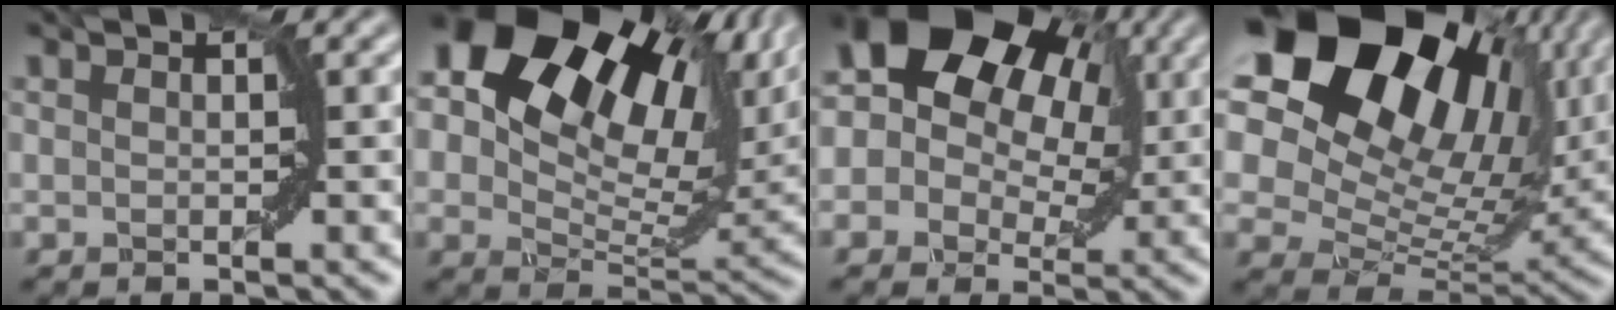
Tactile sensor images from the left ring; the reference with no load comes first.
{"total": 16.9, "force": [7.6, 10.6, 10.7], "torque": [-0.185, 0.030, 0.139]}
{"total": 15.9, "force": [6.4, 11.3, 9.2], "torque": [-0.143, 0.064, 0.070]}
{"total": 18.8, "force": [10.2, 11.5, 10.7], "torque": [-0.204, 0.039, 0.175]}